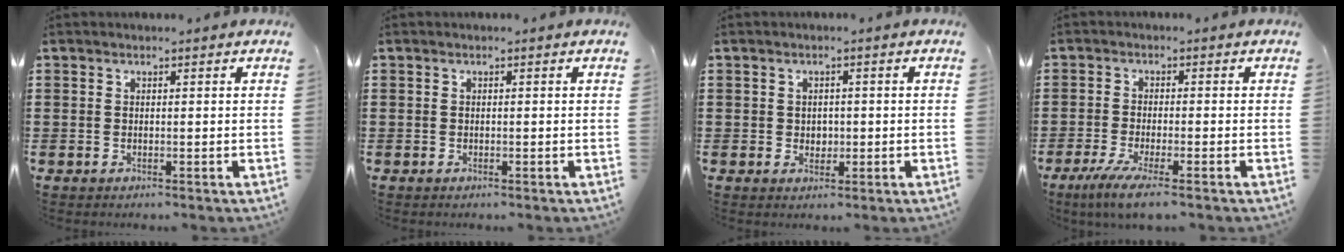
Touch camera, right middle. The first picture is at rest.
{"total": 0.0}
{"total": 1.7, "force": [0.0, 1.5, 0.6], "torque": [-0.015, 0.007, -0.002]}
{"total": 4.3, "force": [-3.1, 0.0, 3.0], "torque": [-0.069, -0.020, -0.061]}